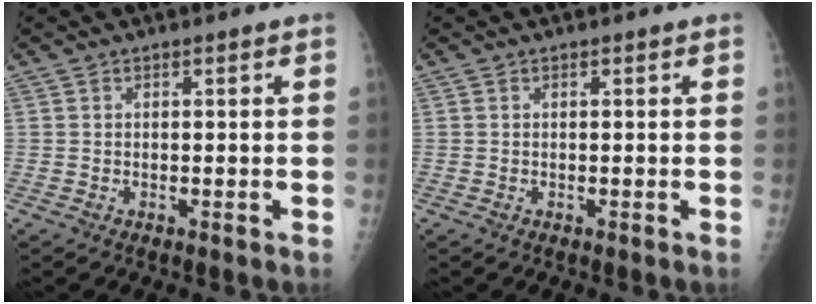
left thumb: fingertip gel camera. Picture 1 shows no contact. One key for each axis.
{"total": 0.0}